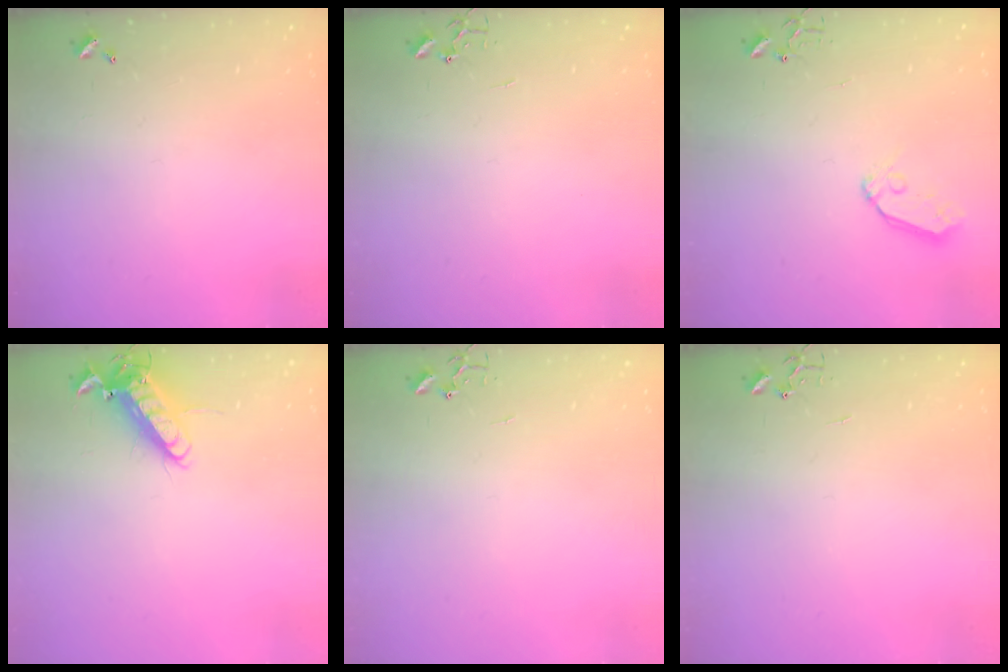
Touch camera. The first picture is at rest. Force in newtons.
{"total": 0.0}
{"total": 6.9, "press": 6.9, "slide": 0.5}
{"total": 12.6, "press": 12.4, "slide": 2.4}
{"total": 0.0}
{"total": 0.0}